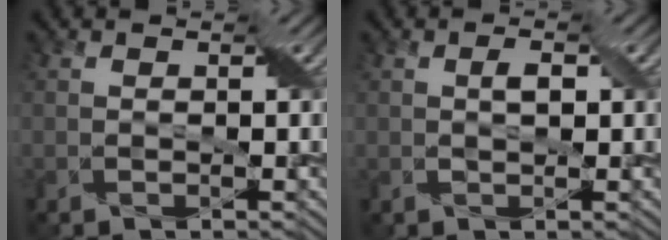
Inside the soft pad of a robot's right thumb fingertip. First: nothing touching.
{"total": 1.5, "force": [0.2, 0.7, 1.3], "torque": [-0.026, 0.004, 0.003]}